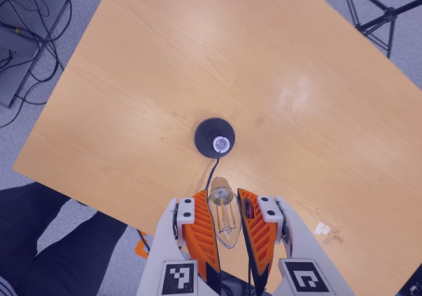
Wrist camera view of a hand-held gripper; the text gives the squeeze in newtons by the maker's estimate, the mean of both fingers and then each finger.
{"total": 20.7, "left": 23.1, "right": 18.4}